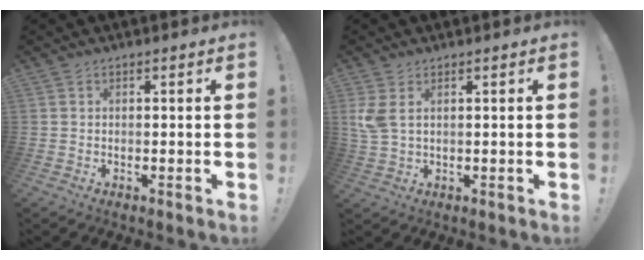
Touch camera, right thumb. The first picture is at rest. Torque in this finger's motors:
{"motor_torque": [-0.23, 0.17, 0.59, 0.24, 0.00]}